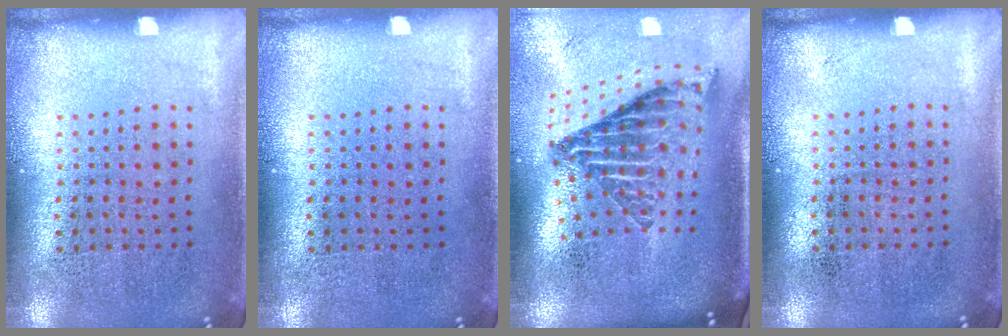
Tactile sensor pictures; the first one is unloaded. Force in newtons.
{"total": 0.0}
{"total": 2.7, "press": 1.8, "slide": 2.0}
{"total": 0.0}